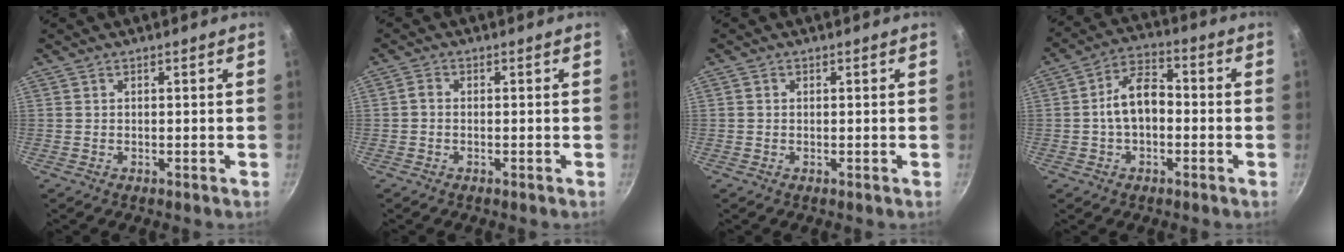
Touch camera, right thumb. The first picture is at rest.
{"total": 1.2, "force": [-0.4, 0.8, 0.9], "torque": [-0.025, 0.007, -0.012]}
{"total": 0.6, "force": [0.1, 0.5, 0.2], "torque": [-0.003, 0.003, 0.000]}
{"total": 8.9, "force": [-0.8, 5.6, 6.8], "torque": [-0.092, 0.034, -0.026]}